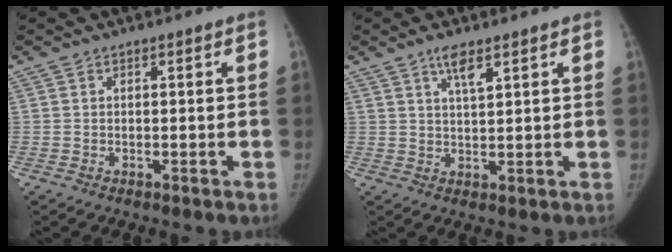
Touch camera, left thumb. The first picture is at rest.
{"total": 3.9, "force": [2.5, 0.9, 2.9], "torque": [-0.053, -0.009, 0.048]}